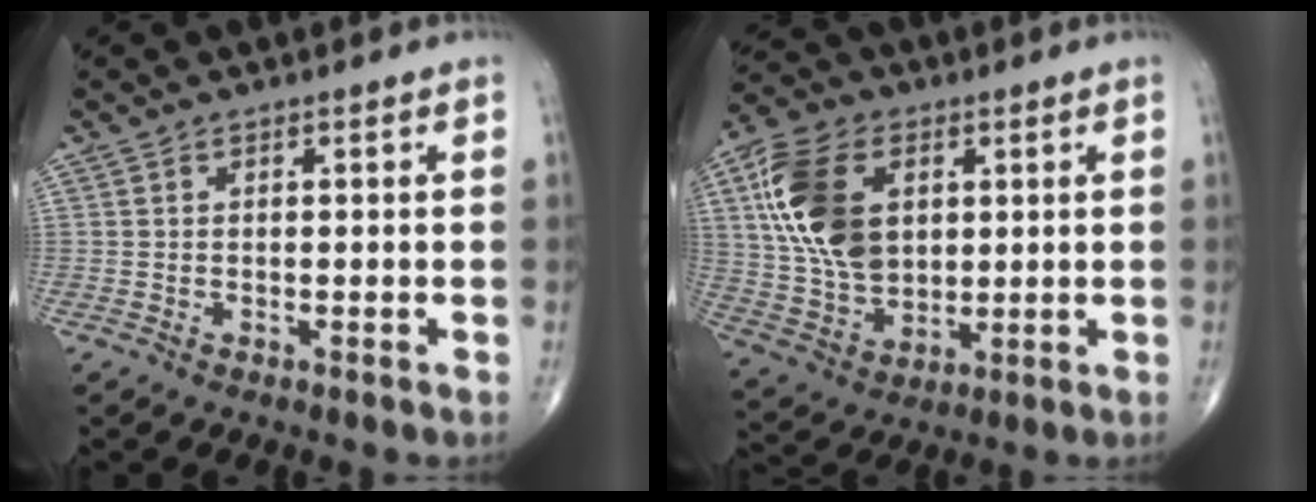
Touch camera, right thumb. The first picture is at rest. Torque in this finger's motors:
{"motor_torque": [1.79, 3.20, 1.72, 0.67, 0.20]}